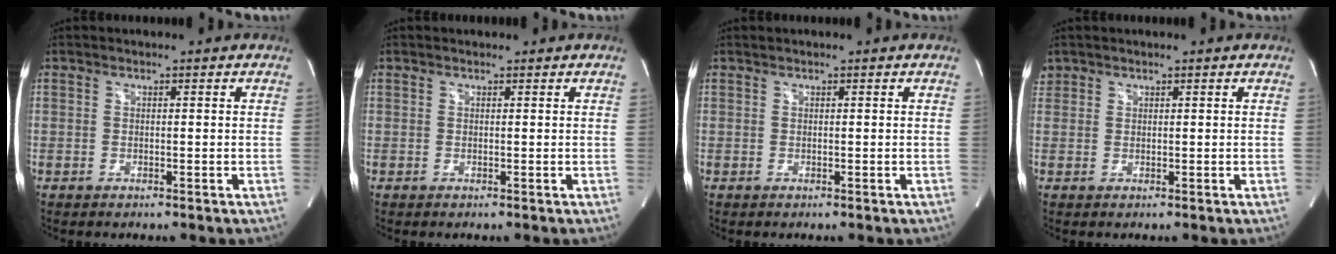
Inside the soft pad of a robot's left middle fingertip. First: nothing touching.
{"total": 0.7, "force": [0.6, 0.3, 0.1], "torque": [-0.012, 0.010, 0.012]}
{"total": 0.0}
{"total": 1.7, "force": [1.2, 1.2, 0.0], "torque": [0.002, 0.015, 0.024]}